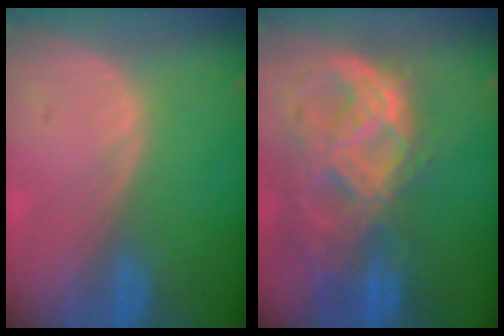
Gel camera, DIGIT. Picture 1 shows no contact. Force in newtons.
{"total": 11.3, "press": 9.6, "slide": 6.1}